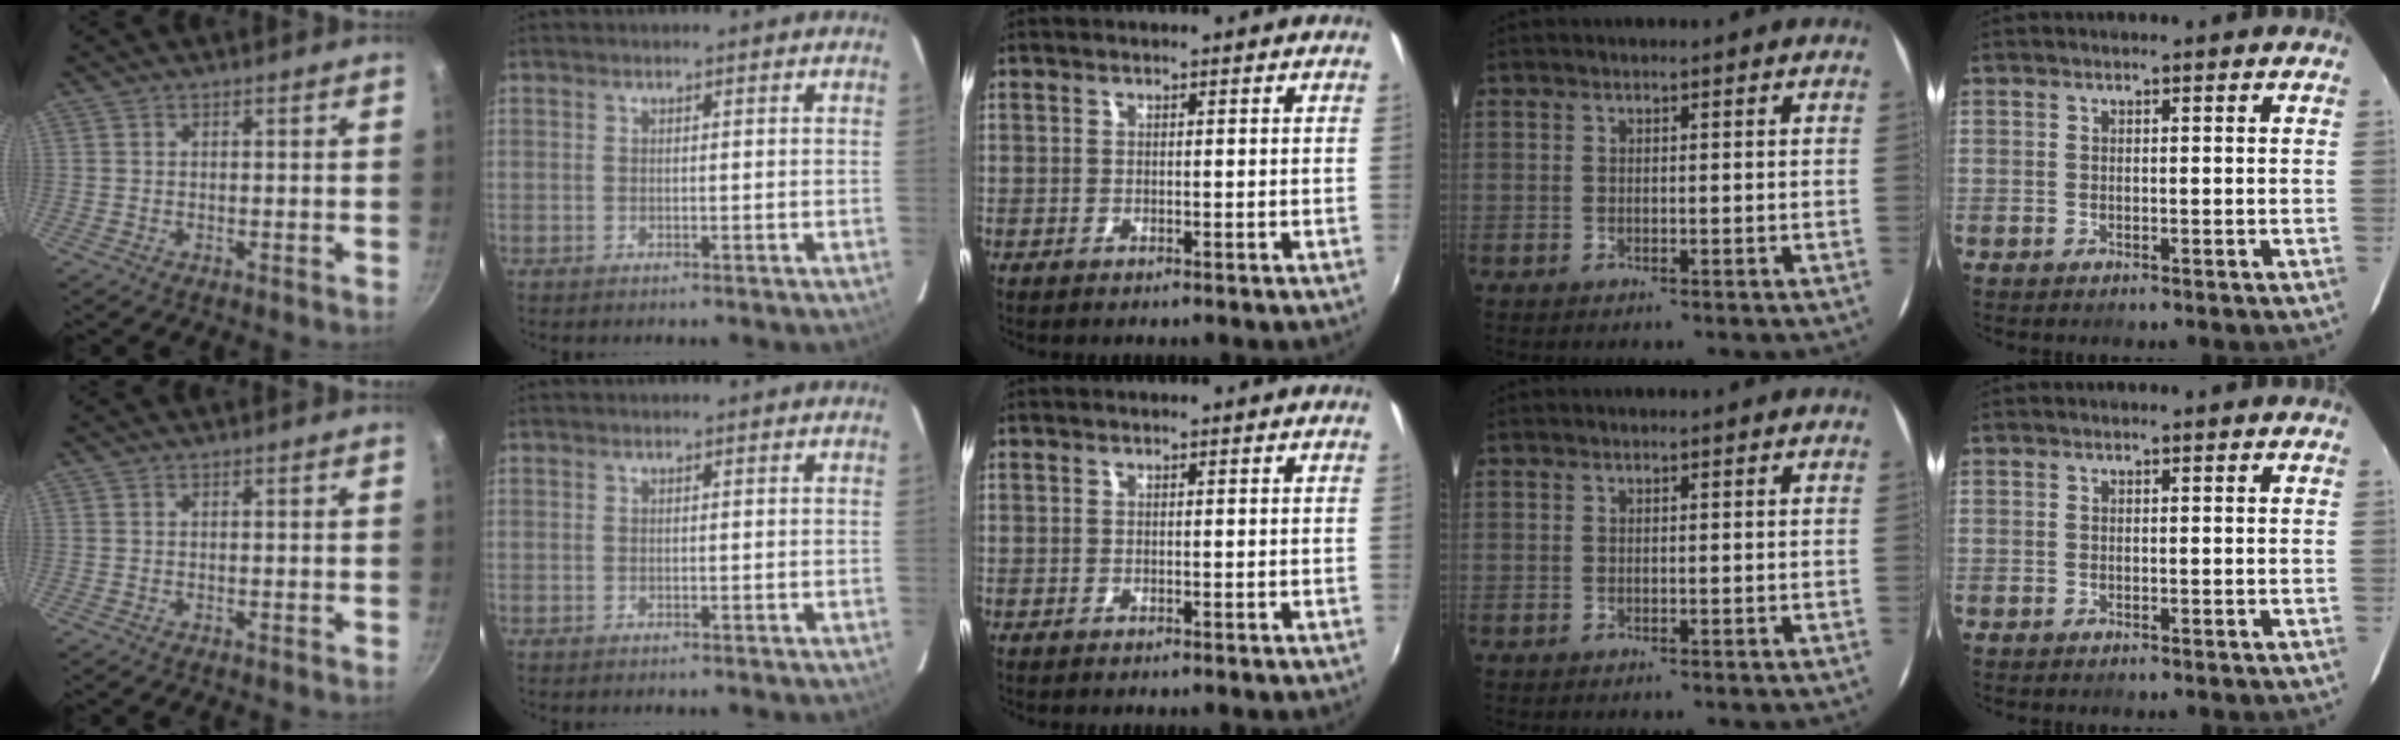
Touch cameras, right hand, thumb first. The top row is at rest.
{}